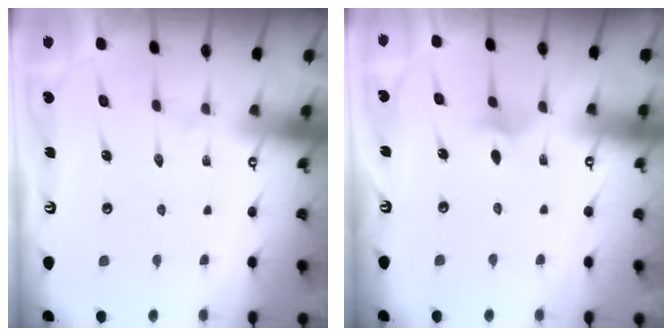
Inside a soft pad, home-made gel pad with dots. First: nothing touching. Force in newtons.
{"total": 4.9, "press": 4.8, "slide": 1.1}